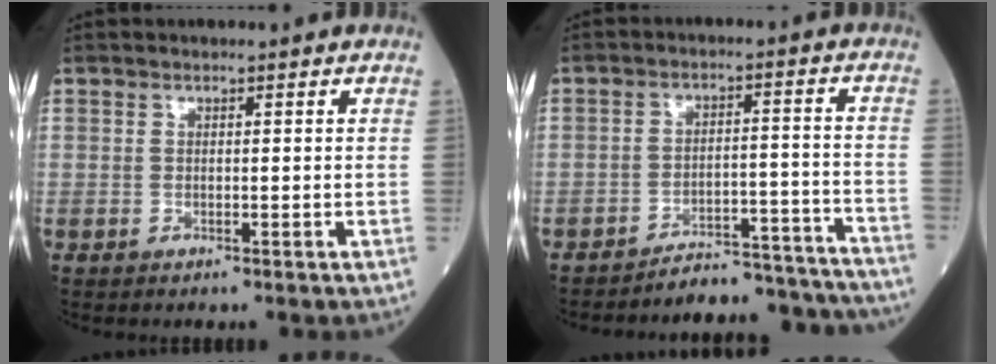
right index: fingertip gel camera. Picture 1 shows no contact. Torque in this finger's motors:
{"motor_torque": [-0.22, -0.53, -0.82, -0.21]}